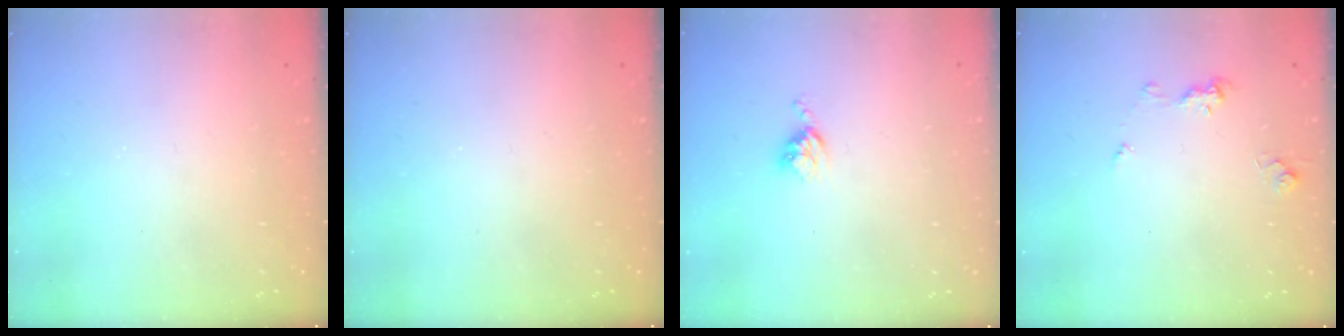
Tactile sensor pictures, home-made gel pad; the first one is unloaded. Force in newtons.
{"total": 0.0}
{"total": 3.5, "press": 3.5, "slide": 0.4}
{"total": 5.1, "press": 5.1, "slide": 0.5}